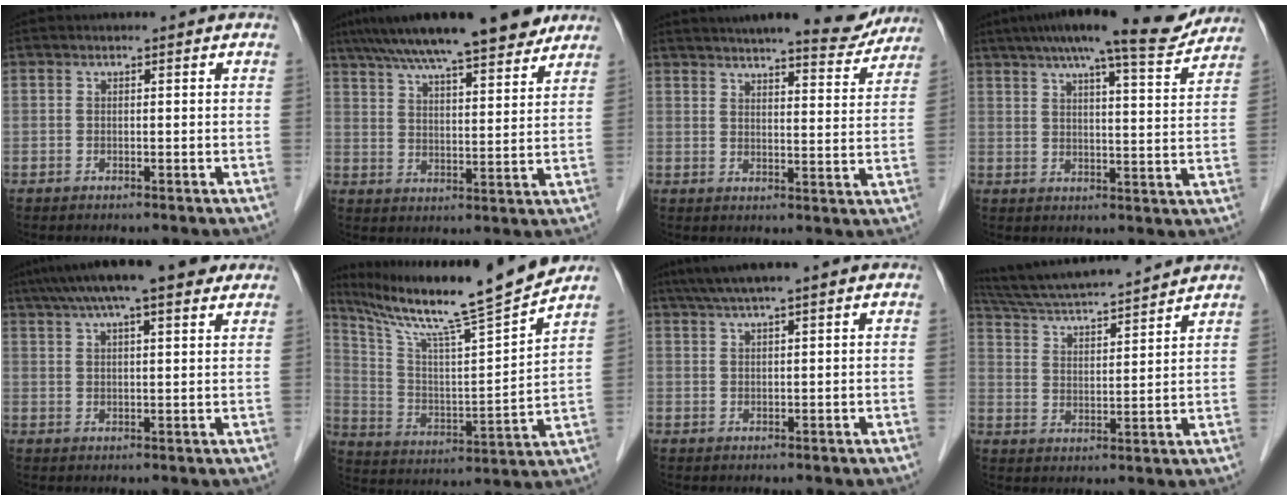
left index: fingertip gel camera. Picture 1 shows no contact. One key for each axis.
{"total": 17.9, "fx": 14.4, "fy": 2.6, "fz": 10.4, "tx": -0.172, "ty": 0.030, "tz": 0.218}
{"total": 15.2, "fx": 13.8, "fy": 2.1, "fz": 6.1, "tx": -0.078, "ty": -0.001, "tz": 0.173}
{"total": 16.5, "fx": 14.1, "fy": 1.4, "fz": 8.5, "tx": -0.130, "ty": 0.010, "tz": 0.188}
{"total": 14.4, "fx": 10.8, "fy": 2.4, "fz": 9.3, "tx": -0.157, "ty": 0.045, "tz": 0.158}
{"total": 18.5, "fx": 15.9, "fy": -1.4, "fz": 9.3, "tx": -0.170, "ty": -0.019, "tz": 0.263}
{"total": 5.5, "fx": 4.3, "fy": -0.7, "fz": 3.4, "tx": -0.063, "ty": 0.029, "tz": 0.077}
{"total": 16.6, "fx": 15.2, "fy": 0.5, "fz": 6.5, "tx": -0.124, "ty": 0.021, "tz": 0.248}